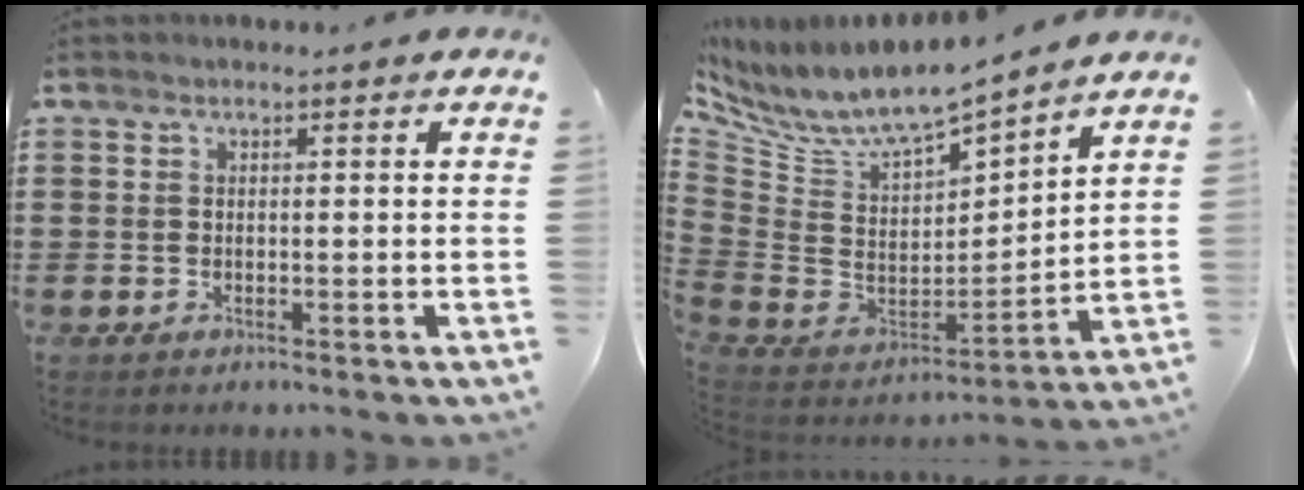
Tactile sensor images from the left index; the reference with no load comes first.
{"total": 6.6, "force": [5.9, 1.5, 2.6], "torque": [-0.084, -0.055, 0.098]}